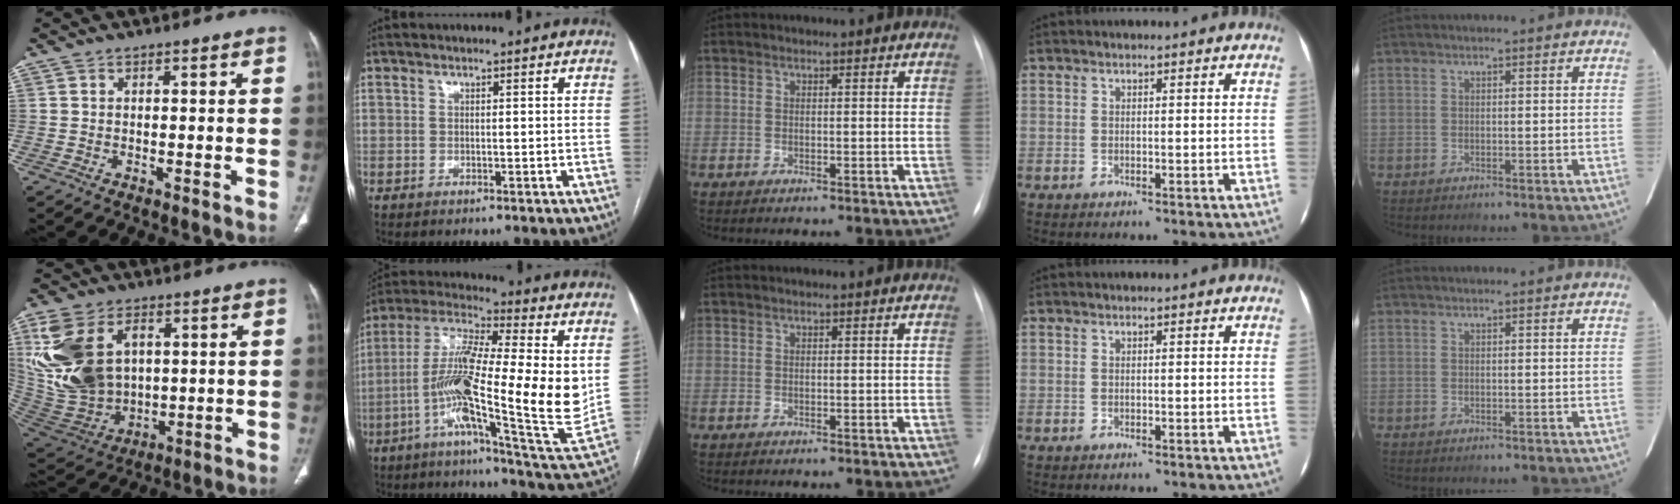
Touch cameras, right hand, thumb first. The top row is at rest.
{"thumb": {"total": 21.4, "force": [4.8, 14.5, 15.0], "torque": [-0.313, -0.018, 0.114]}, "index": {"total": 20.7, "force": [-0.3, 2.5, 20.5], "torque": [-0.359, 0.002, -0.018]}}